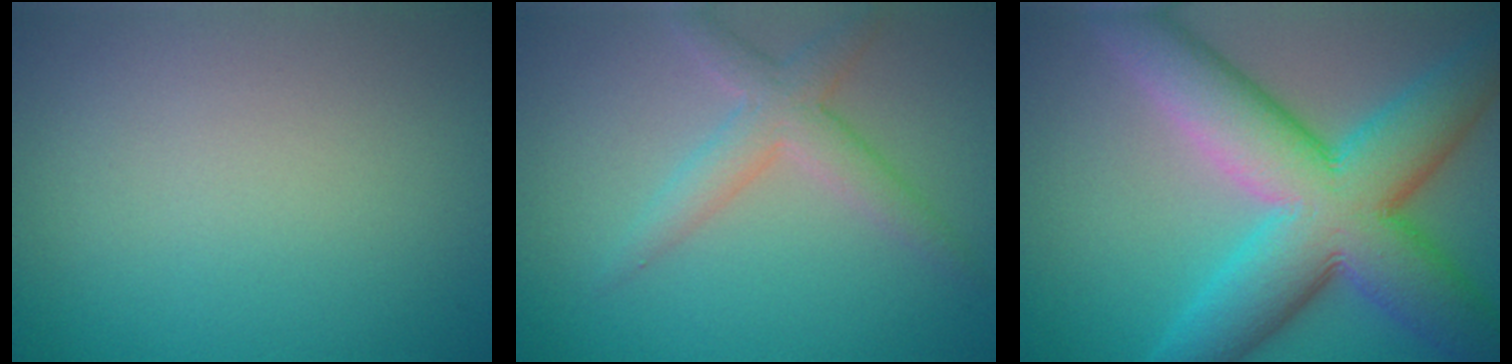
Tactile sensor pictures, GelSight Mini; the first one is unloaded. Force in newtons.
{"total": 3.3, "press": 3.3, "slide": 0.1}
{"total": 12.8, "press": 12.7, "slide": 0.6}